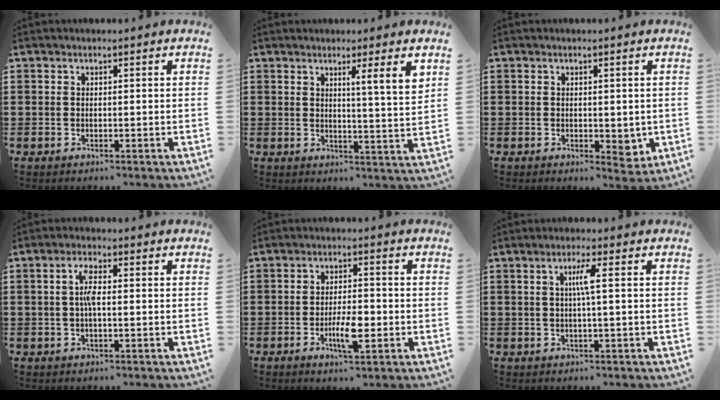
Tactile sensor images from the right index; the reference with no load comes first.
{"total": 4.6, "force": [2.6, -0.6, 3.8], "torque": [-0.072, -0.008, 0.040]}
{"total": 2.3, "force": [0.1, 1.7, 1.6], "torque": [-0.024, 0.002, 0.002]}
{"total": 3.3, "force": [-0.2, 0.9, 3.2], "torque": [-0.067, -0.001, -0.007]}
{"total": 5.6, "force": [-1.9, 1.7, 5.0], "torque": [-0.096, 0.000, -0.035]}
{"total": 3.1, "force": [0.3, -0.2, 3.0], "torque": [-0.059, -0.003, 0.000]}